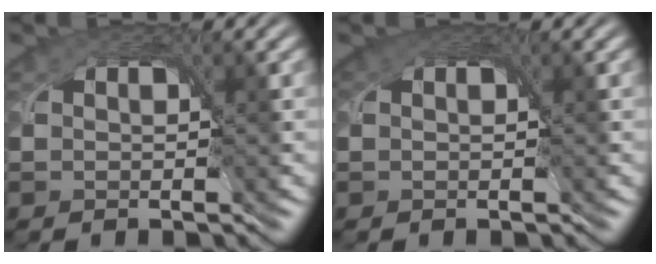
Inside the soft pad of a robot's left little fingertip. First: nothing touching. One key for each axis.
{"total": 0.9, "fx": 0.4, "fy": 0.6, "fz": 0.5, "tx": -0.011, "ty": 0.001, "tz": 0.005}